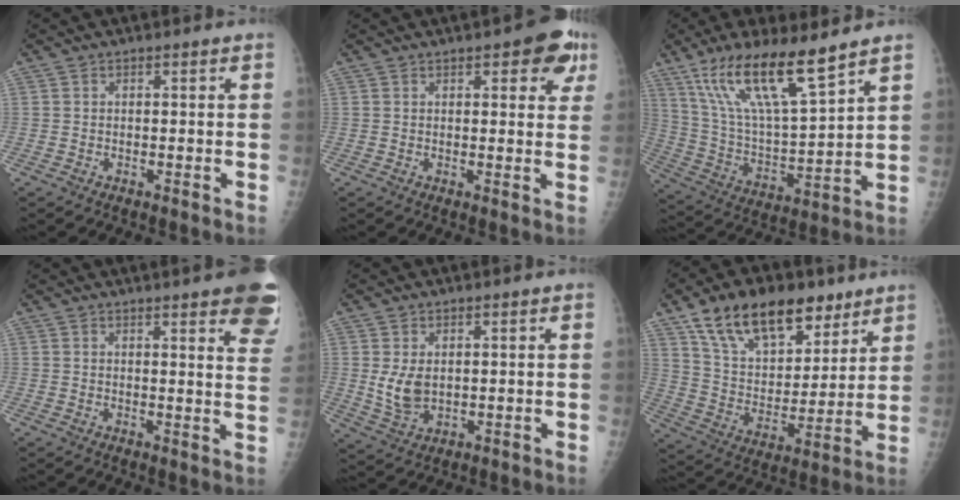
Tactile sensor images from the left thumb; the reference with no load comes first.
{"total": 7.3, "force": [3.7, 3.1, 5.6], "torque": [-0.034, -0.008, 0.035]}
{"total": 17.7, "force": [12.0, 3.4, 12.6], "torque": [-0.225, -0.056, 0.234]}
{"total": 14.2, "force": [9.3, 3.0, 10.4], "torque": [-0.103, -0.037, 0.091]}
{"total": 5.5, "force": [0.9, 3.7, 4.0], "torque": [-0.067, -0.013, 0.029]}
{"total": 20.7, "force": [13.2, 11.0, 11.6], "torque": [-0.155, -0.040, 0.234]}